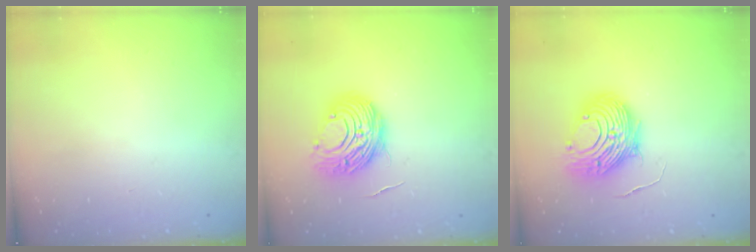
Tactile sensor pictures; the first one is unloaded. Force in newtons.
{"total": 11.3, "press": 11.3, "slide": 0.9}
{"total": 12.5, "press": 12.4, "slide": 1.4}